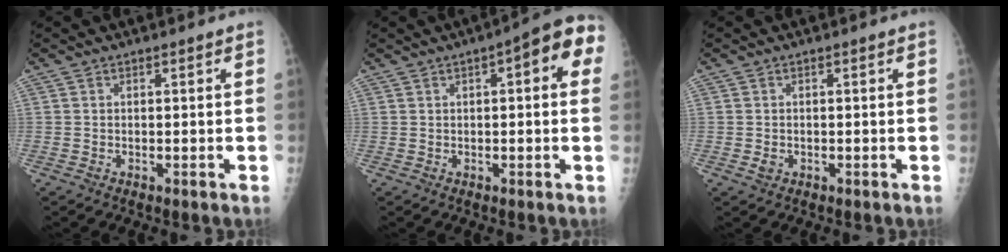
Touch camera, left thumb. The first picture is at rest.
{"total": 10.1, "force": [3.2, 3.5, 9.0], "torque": [-0.089, 0.020, 0.029]}
{"total": 1.1, "force": [-0.4, 0.9, 0.5], "torque": [-0.003, 0.001, -0.005]}